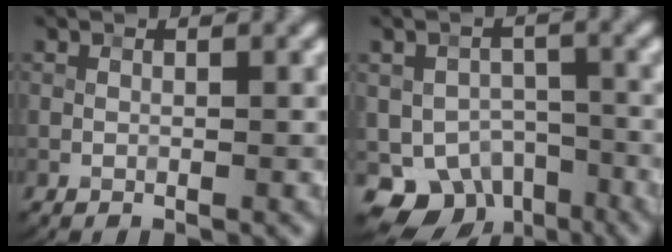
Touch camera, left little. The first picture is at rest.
{"total": 6.7, "force": [-4.1, 4.7, 2.5], "torque": [-0.024, -0.022, -0.060]}